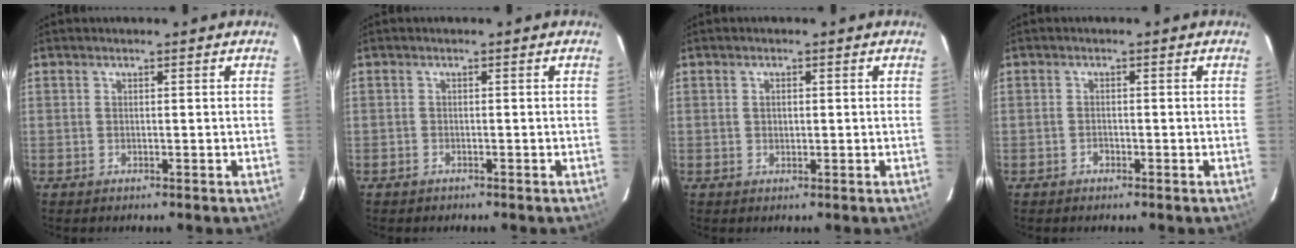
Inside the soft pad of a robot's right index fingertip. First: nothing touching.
{"total": 0.9, "force": [-0.7, 0.6, 0.0], "torque": [-0.002, 0.004, -0.010]}
{"total": 1.3, "force": [0.2, 0.9, 0.9], "torque": [-0.015, 0.004, 0.004]}
{"total": 1.2, "force": [-0.8, 0.8, 0.4], "torque": [-0.007, 0.003, -0.013]}